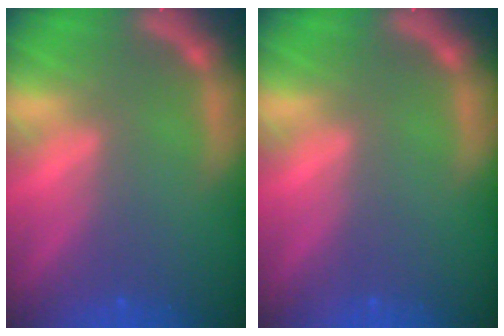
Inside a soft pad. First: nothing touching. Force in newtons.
{"total": 0.0}